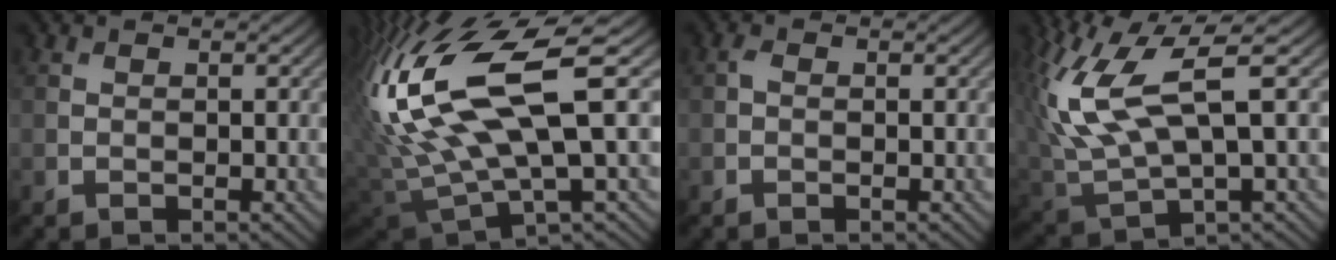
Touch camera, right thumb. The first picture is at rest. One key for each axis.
{"total": 18.0, "fx": 3.7, "fy": 6.4, "fz": 16.4, "tx": -0.383, "ty": 0.003, "tz": 0.080}
{"total": 0.8, "fx": -0.3, "fy": 0.4, "fz": 0.6, "tx": -0.016, "ty": 0.004, "tz": -0.008}
{"total": 14.3, "fx": 3.5, "fy": 5.9, "fz": 12.6, "tx": -0.310, "ty": 0.005, "tz": 0.076}